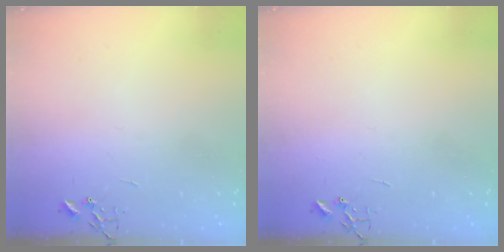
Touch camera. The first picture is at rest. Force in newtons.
{"total": 0.0}